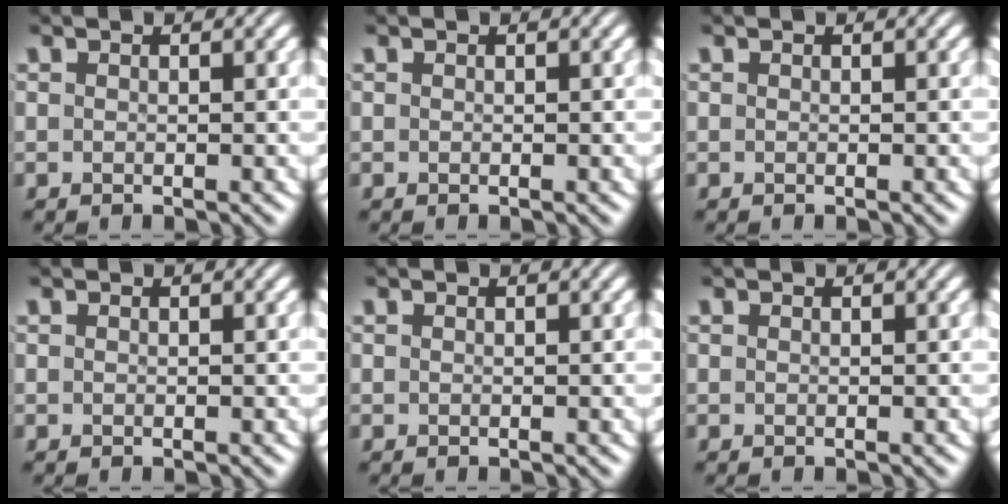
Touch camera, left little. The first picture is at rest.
{"total": 0.0}
{"total": 0.0}
{"total": 0.0}
{"total": 0.0}
{"total": 0.0}